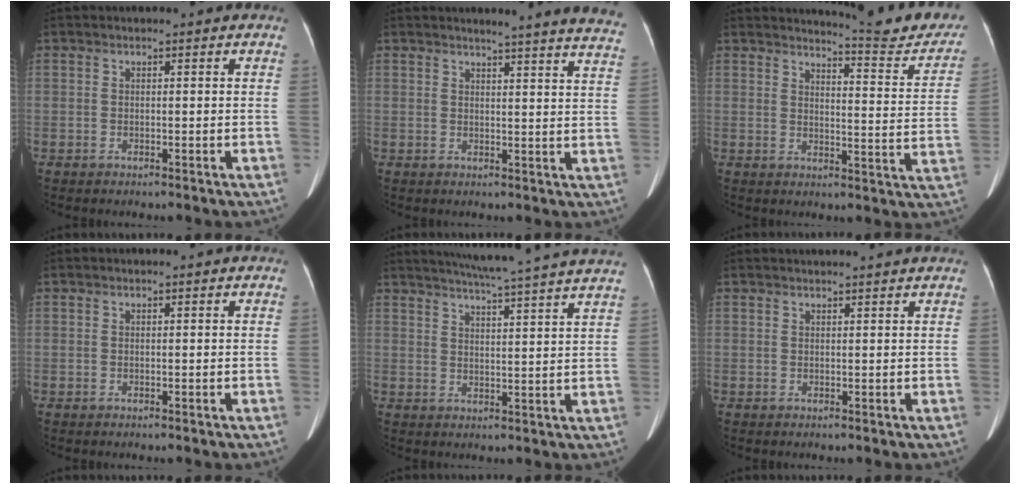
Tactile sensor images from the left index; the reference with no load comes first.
{"total": 16.5, "force": [15.6, -0.1, 5.6], "torque": [-0.065, -0.076, 0.159]}
{"total": 12.6, "force": [12.2, 0.5, 3.0], "torque": [-0.027, -0.064, 0.133]}
{"total": 0.0}
{"total": 18.0, "force": [16.0, -1.3, 8.0], "torque": [-0.136, -0.015, 0.202]}
{"total": 5.1, "force": [4.9, -0.3, 1.5], "torque": [-0.016, 0.024, 0.054]}